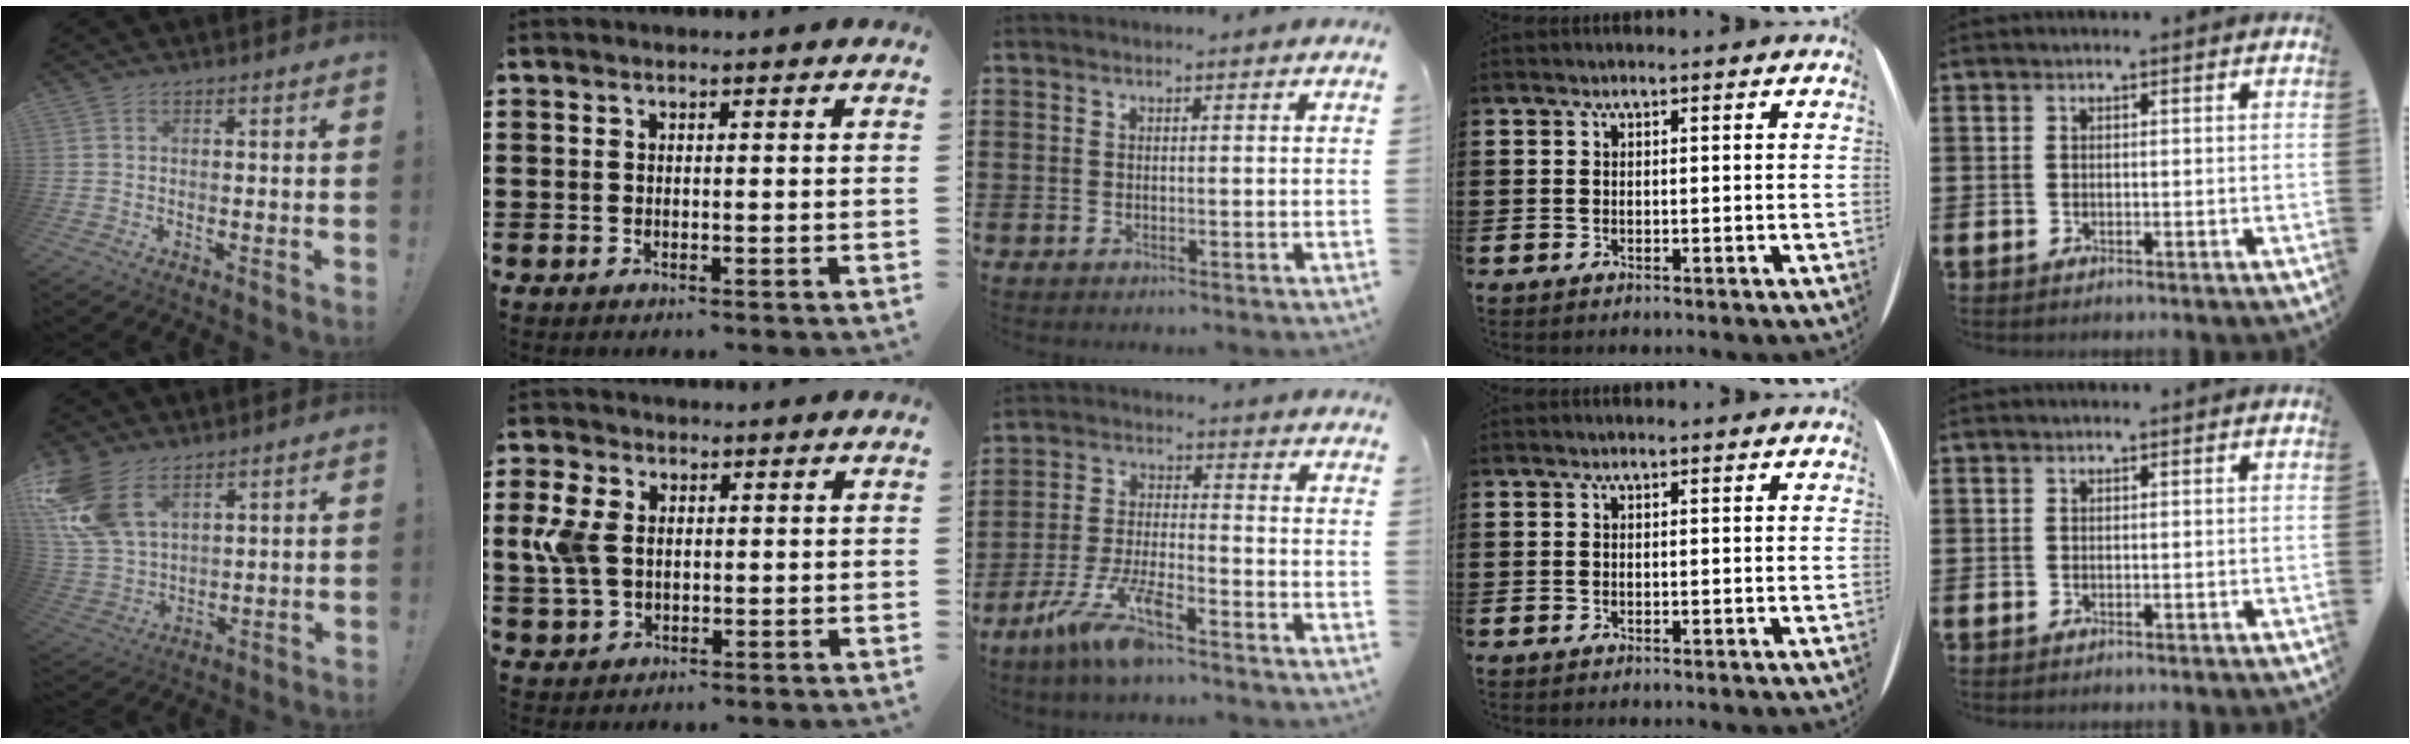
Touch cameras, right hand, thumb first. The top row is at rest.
{"thumb": {"total": 14.7, "force": [8.3, 8.8, 8.4], "torque": [-0.174, -0.038, 0.164]}, "index": {"total": 5.9, "force": [0.8, 4.0, 4.2], "torque": [-0.126, 0.000, 0.005]}, "middle": {"total": 8.9, "force": [-6.2, 1.7, 6.2], "torque": [-0.136, -0.007, -0.120]}}